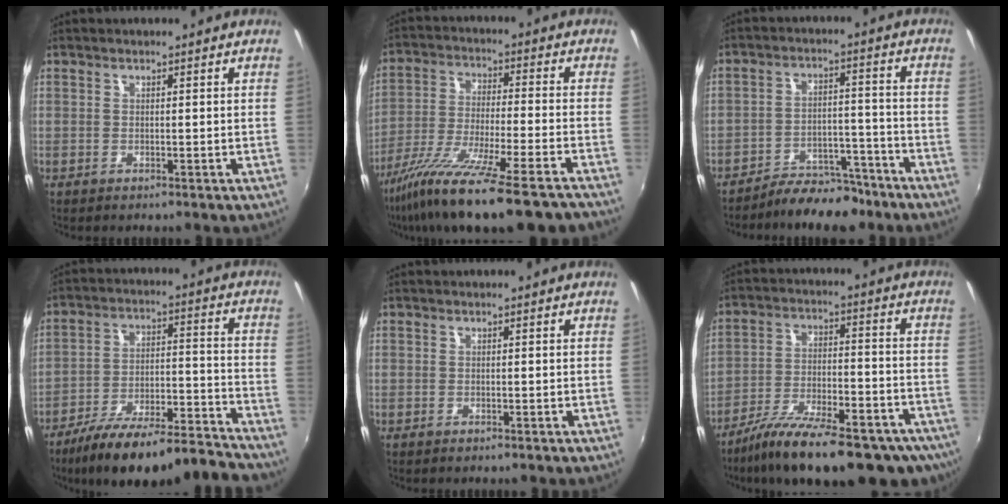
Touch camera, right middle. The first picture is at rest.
{"total": 20.1, "force": [-15.6, 1.5, 12.6], "torque": [-0.237, -0.071, -0.258]}
{"total": 8.6, "force": [-7.0, 3.7, 3.3], "torque": [-0.067, 0.022, -0.095]}
{"total": 22.9, "force": [-19.8, 5.0, 10.5], "torque": [-0.180, -0.020, -0.282]}
{"total": 0.0}
{"total": 23.7, "force": [-17.4, 6.8, 14.6], "torque": [-0.249, -0.054, -0.251]}